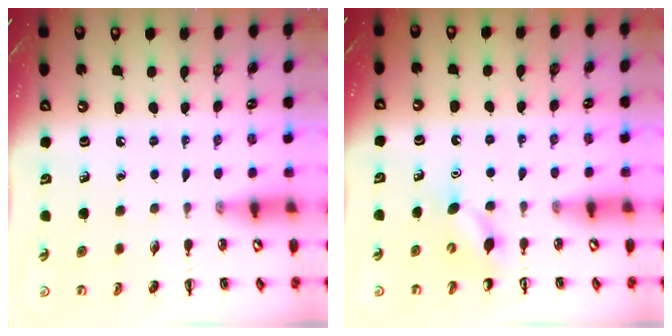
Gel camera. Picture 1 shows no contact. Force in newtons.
{"total": 4.6, "press": 4.3, "slide": 1.5}